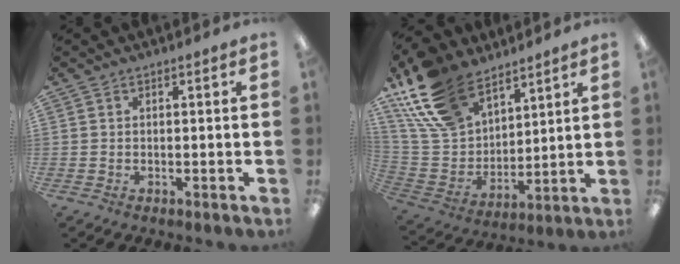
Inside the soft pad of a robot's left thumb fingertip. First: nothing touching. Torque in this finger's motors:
{"motor_torque": [1.87, 1.86, 1.39, -1.38, 0.21]}